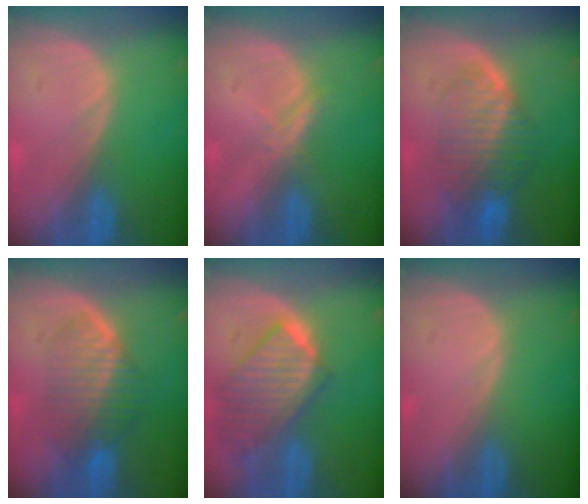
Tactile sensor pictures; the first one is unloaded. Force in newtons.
{"total": 1.7, "press": 1.7, "slide": 0.1}
{"total": 8.1, "press": 7.2, "slide": 3.8}
{"total": 7.0, "press": 6.5, "slide": 2.5}
{"total": 9.8, "press": 8.6, "slide": 4.7}
{"total": 0.0}